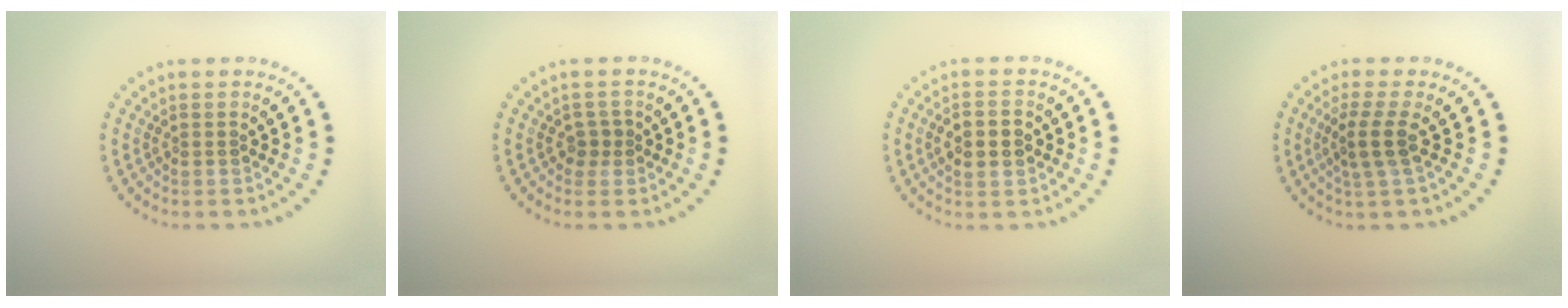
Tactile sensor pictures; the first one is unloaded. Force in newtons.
{"total": 1.2, "press": 1.1, "slide": 0.6}
{"total": 3.2, "press": 3.2, "slide": 0.2}
{"total": 2.6, "press": 1.9, "slide": 1.7}